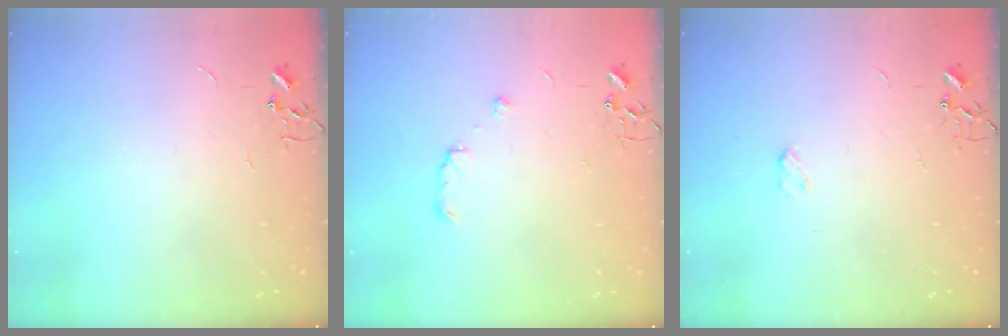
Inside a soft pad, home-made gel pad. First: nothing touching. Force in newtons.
{"total": 5.8, "press": 5.8, "slide": 0.8}
{"total": 2.5, "press": 2.4, "slide": 0.4}